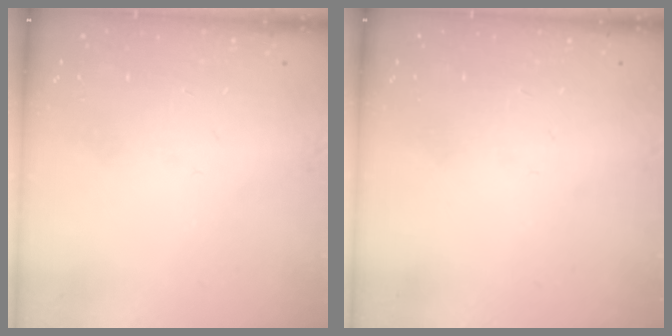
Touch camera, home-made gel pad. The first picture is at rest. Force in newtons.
{"total": 0.0}